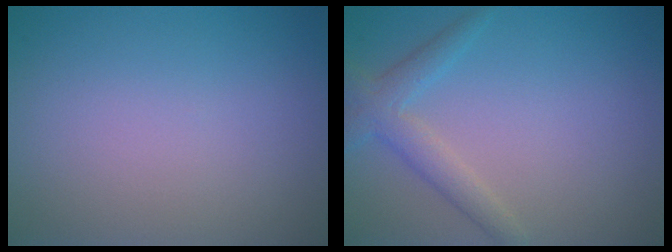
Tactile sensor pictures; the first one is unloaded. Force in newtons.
{"total": 2.8, "press": 2.8, "slide": 0.1}